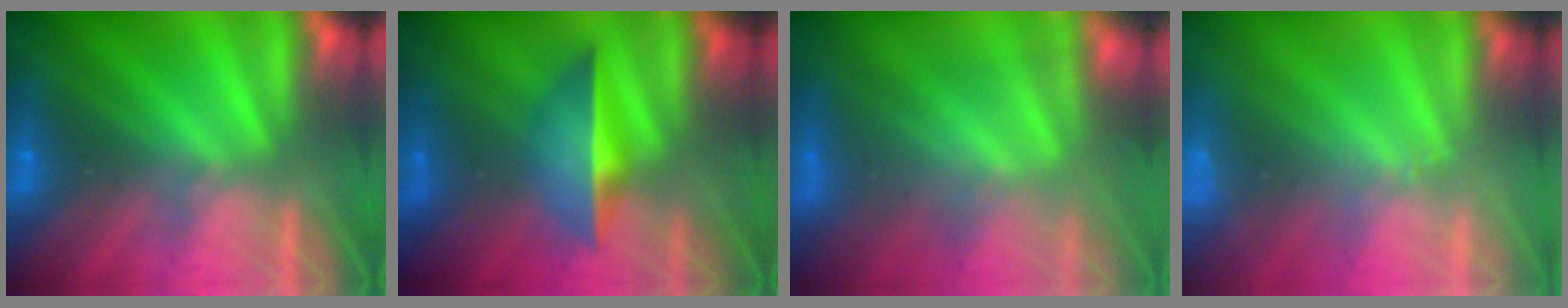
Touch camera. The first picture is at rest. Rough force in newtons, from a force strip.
{"total": 1.7}
{"total": 3.8}
{"total": 2.4}